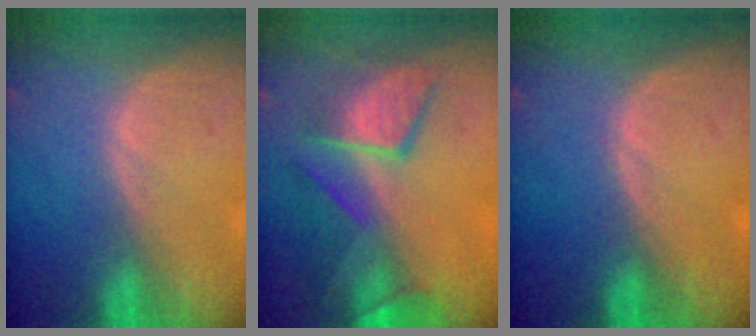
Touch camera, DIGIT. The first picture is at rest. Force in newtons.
{"total": 9.4, "press": 8.6, "slide": 3.8}
{"total": 0.0}